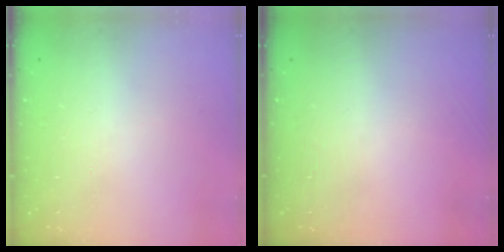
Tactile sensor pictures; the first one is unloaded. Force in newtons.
{"total": 0.0}